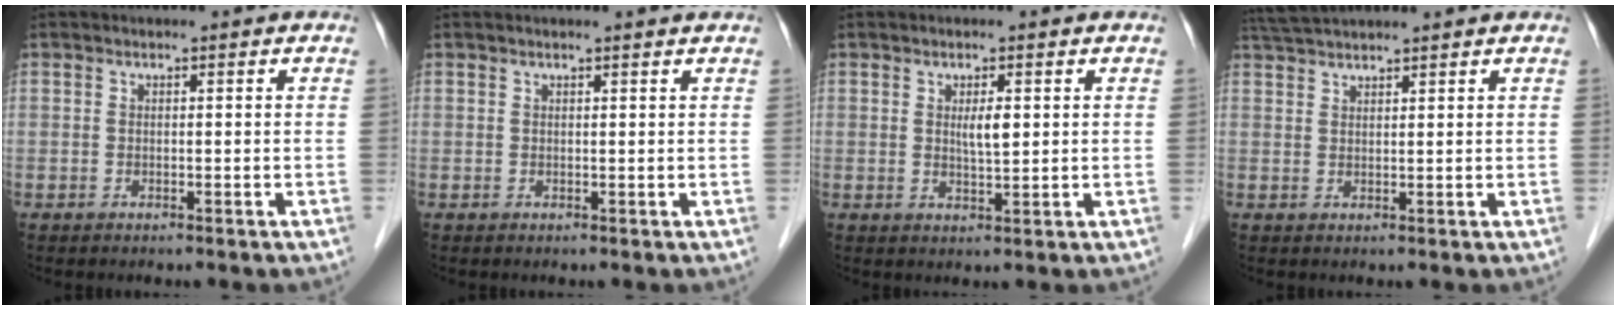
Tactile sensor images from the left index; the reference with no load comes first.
{"total": 1.9, "force": [1.8, -0.2, 0.6], "torque": [-0.012, 0.006, 0.021]}
{"total": 2.6, "force": [0.8, 0.5, 2.5], "torque": [-0.046, -0.002, 0.014]}
{"total": 5.8, "force": [5.4, -0.3, 2.0], "torque": [-0.038, 0.037, 0.096]}